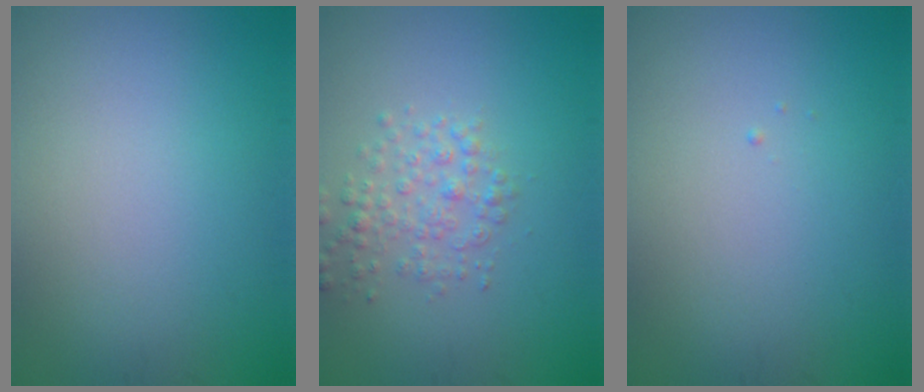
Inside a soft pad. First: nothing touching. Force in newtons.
{"total": 2.5, "press": 2.5, "slide": 0.1}
{"total": 0.0}